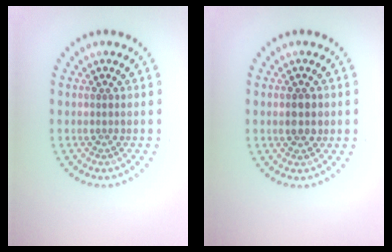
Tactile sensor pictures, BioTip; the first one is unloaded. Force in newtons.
{"total": 1.9, "press": 1.9, "slide": 0.1}